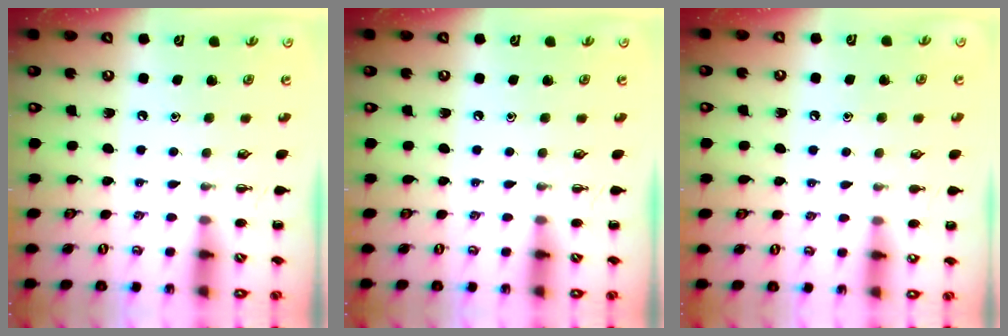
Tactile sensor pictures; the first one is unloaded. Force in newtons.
{"total": 0.0}
{"total": 5.2, "press": 5.0, "slide": 1.4}